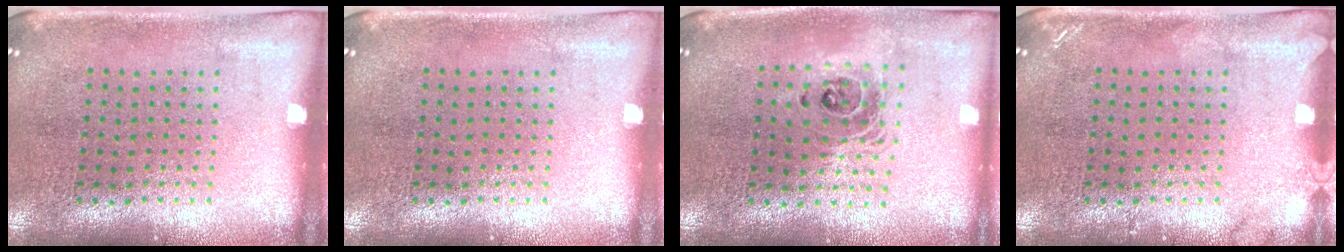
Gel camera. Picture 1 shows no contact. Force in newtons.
{"total": 0.0}
{"total": 1.5, "press": 1.2, "slide": 0.9}
{"total": 1.2, "press": 1.1, "slide": 0.2}